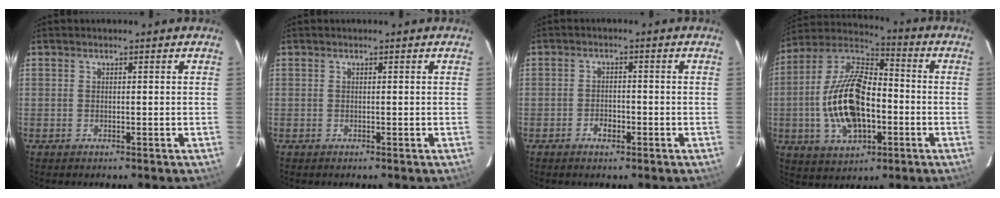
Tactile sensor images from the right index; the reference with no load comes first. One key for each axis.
{"total": 0.0}
{"total": 2.6, "fx": -1.5, "fy": 1.5, "fz": 1.5, "tx": -0.031, "ty": 0.001, "tz": -0.027}
{"total": 18.7, "fx": -3.7, "fy": 9.9, "fz": 15.3, "tx": -0.313, "ty": 0.011, "tz": -0.062}